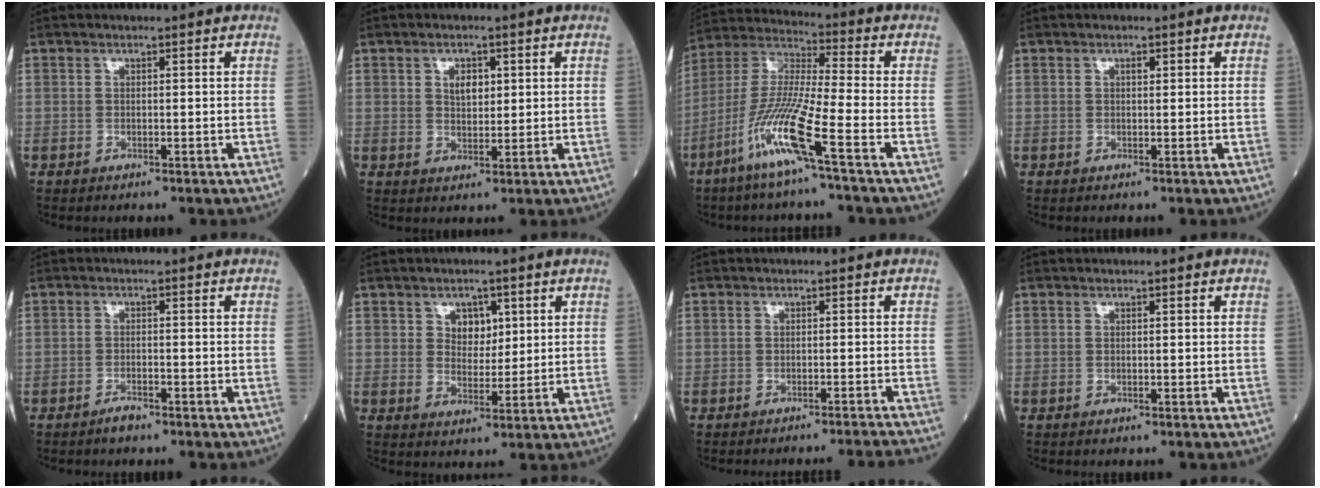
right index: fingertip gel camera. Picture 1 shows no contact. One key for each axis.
{"total": 3.1, "fx": 1.1, "fy": 1.9, "fz": 2.2, "tx": -0.033, "ty": 0.001, "tz": 0.018}
{"total": 12.3, "fx": -6.3, "fy": -0.6, "fz": 10.5, "tx": -0.222, "ty": -0.016, "tz": -0.132}
{"total": 0.7, "fx": 0.3, "fy": 0.3, "fz": 0.5, "tx": -0.010, "ty": -0.001, "tz": 0.004}
{"total": 1.7, "fx": -1.4, "fy": 0.3, "fz": 0.8, "tx": -0.018, "ty": 0.000, "tz": -0.024}
{"total": 4.1, "fx": 1.7, "fy": 3.0, "fz": 2.2, "tx": -0.028, "ty": 0.004, "tz": 0.030}
{"total": 7.4, "fx": -6.8, "fy": -2.5, "fz": 1.0, "tx": 0.007, "ty": -0.019, "tz": -0.082}
{"total": 0.0}